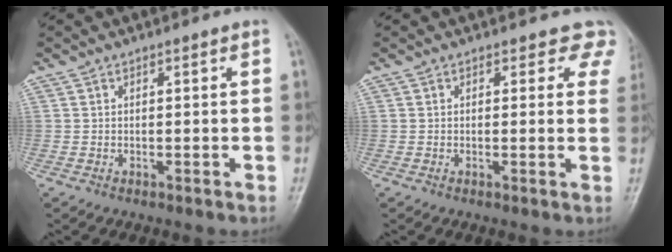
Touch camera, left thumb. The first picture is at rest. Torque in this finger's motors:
{"motor_torque": [-0.12, -0.11, 0.10, 0.08, 0.02]}